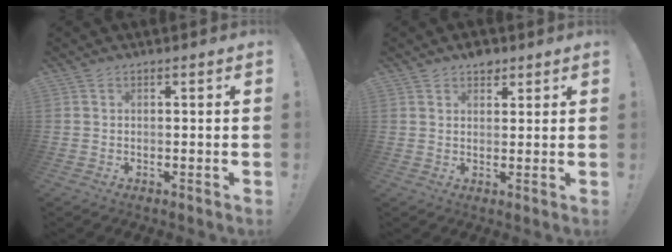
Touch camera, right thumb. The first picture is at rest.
{"total": 4.1, "force": [3.0, 2.5, 1.1], "torque": [0.001, -0.015, 0.051]}